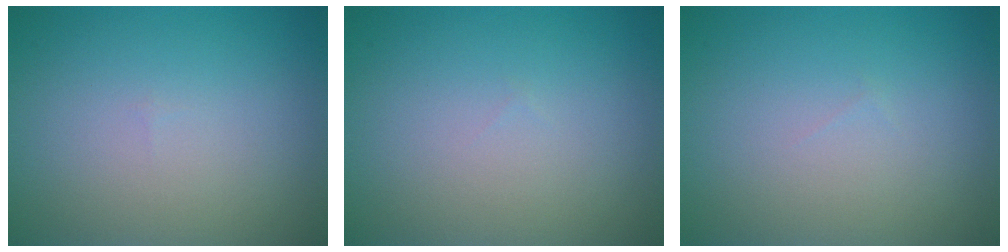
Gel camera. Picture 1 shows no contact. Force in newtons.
{"total": 0.0}
{"total": 0.0}